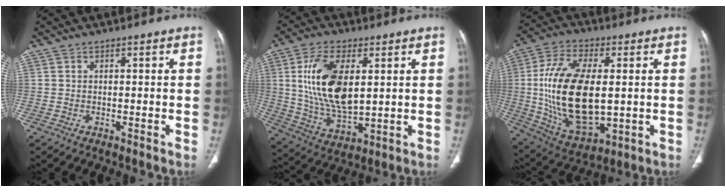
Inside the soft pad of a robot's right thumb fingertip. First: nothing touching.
{"total": 16.5, "force": [3.4, 8.3, 13.9], "torque": [-0.261, -0.018, 0.074]}
{"total": 22.0, "force": [0.6, 11.2, 18.9], "torque": [-0.362, -0.011, 0.024]}